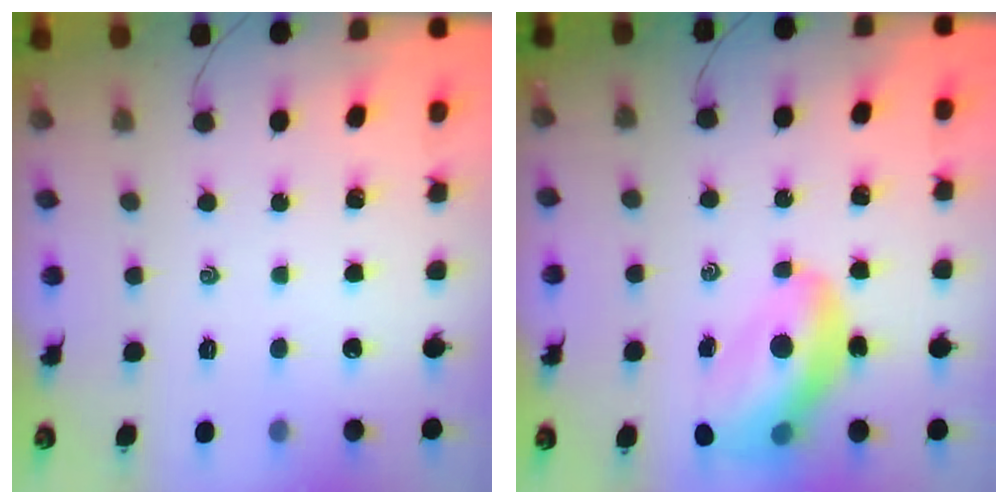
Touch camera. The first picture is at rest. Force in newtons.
{"total": 12.8, "press": 12.3, "slide": 3.6}